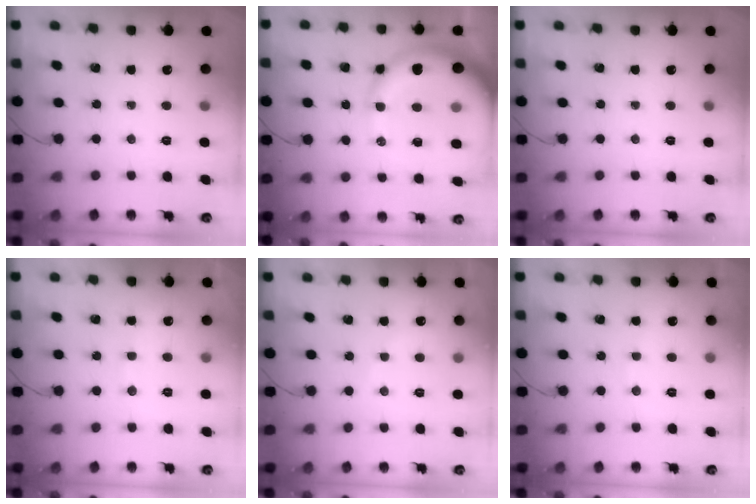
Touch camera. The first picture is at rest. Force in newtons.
{"total": 16.5, "press": 16.2, "slide": 3.6}
{"total": 0.0}
{"total": 6.8, "press": 6.8, "slide": 0.9}
{"total": 5.0, "press": 5.0, "slide": 0.9}
{"total": 4.2, "press": 4.2, "slide": 0.7}